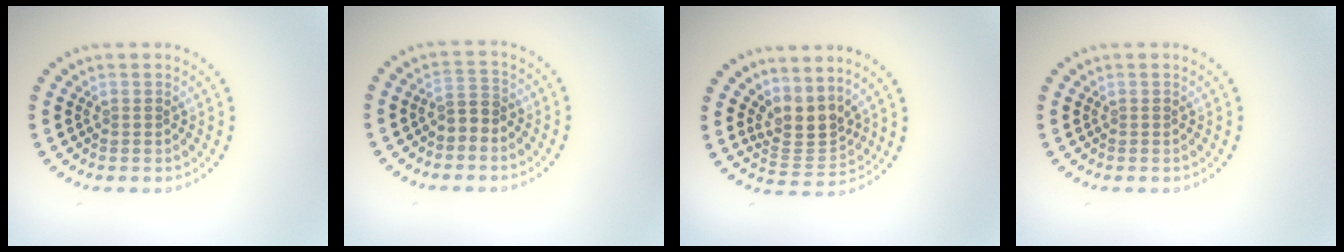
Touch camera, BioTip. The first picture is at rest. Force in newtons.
{"total": 1.9, "press": 1.6, "slide": 0.9}
{"total": 3.2, "press": 2.5, "slide": 2.0}
{"total": 0.0}